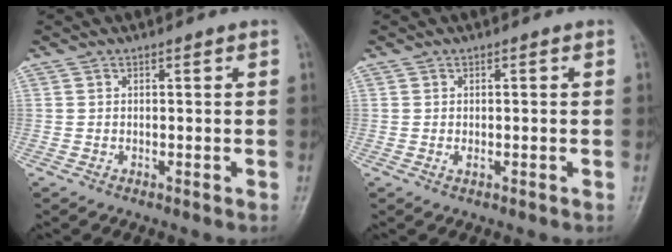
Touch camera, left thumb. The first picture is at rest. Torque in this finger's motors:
{"motor_torque": [-0.11, 0.02, 0.19, -0.02, 0.02]}